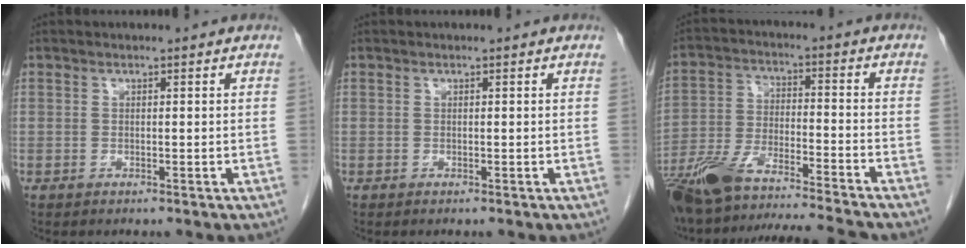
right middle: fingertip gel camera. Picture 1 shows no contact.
{"total": 0.0}
{"total": 18.2, "force": [-16.0, 0.6, 8.8], "torque": [-0.189, -0.013, -0.275]}